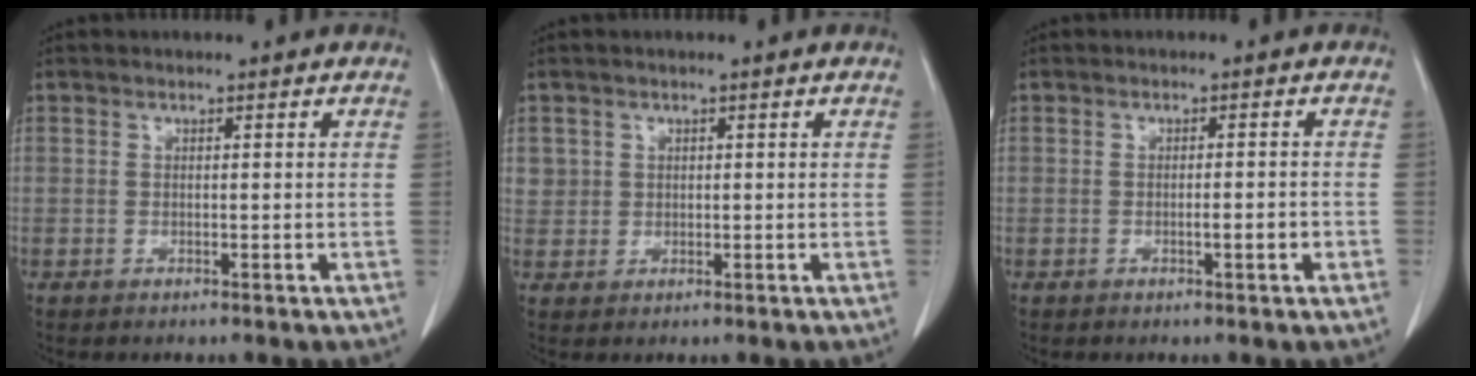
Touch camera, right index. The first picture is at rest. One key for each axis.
{"total": 2.3, "fx": 0.9, "fy": 2.1, "fz": 0.2, "tx": 0.016, "ty": 0.005, "tz": 0.017}
{"total": 1.8, "fx": -0.6, "fy": 0.2, "fz": 1.7, "tx": -0.025, "ty": 0.000, "tz": -0.007}